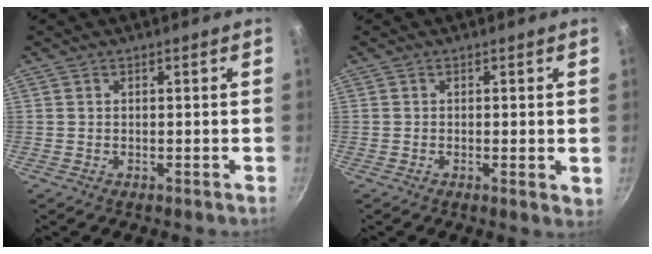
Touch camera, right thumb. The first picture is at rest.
{"total": 2.1, "force": [-0.1, 0.7, 1.9], "torque": [-0.025, -0.006, -0.004]}